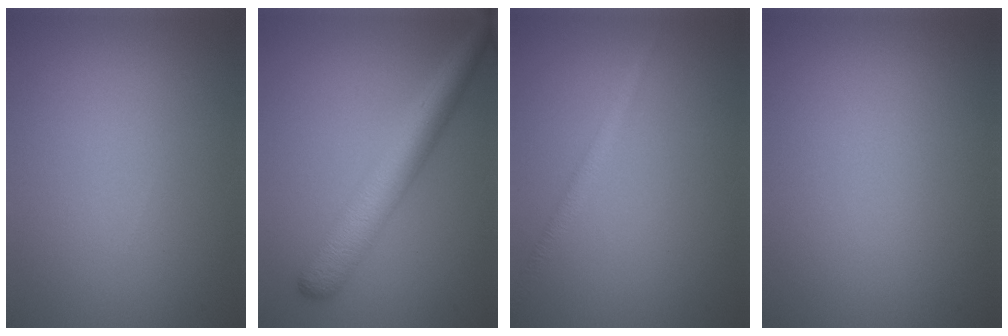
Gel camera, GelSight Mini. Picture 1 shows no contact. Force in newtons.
{"total": 5.5, "press": 5.5, "slide": 0.1}
{"total": 1.6, "press": 1.6, "slide": 0.1}
{"total": 0.0}